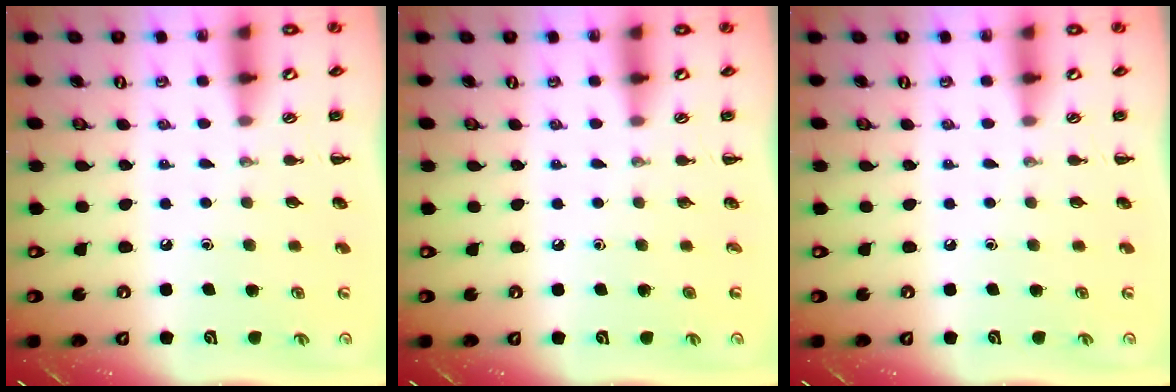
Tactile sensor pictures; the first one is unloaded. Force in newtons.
{"total": 0.0}
{"total": 0.0}